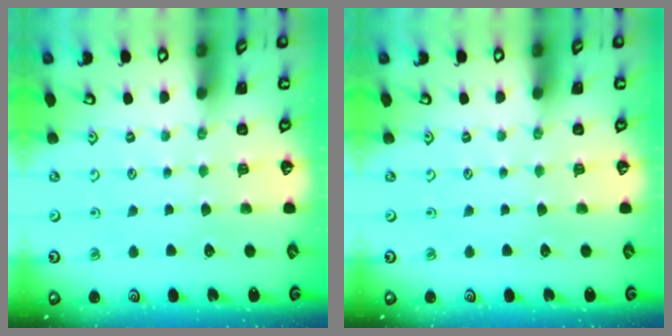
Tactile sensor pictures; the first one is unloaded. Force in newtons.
{"total": 0.0}